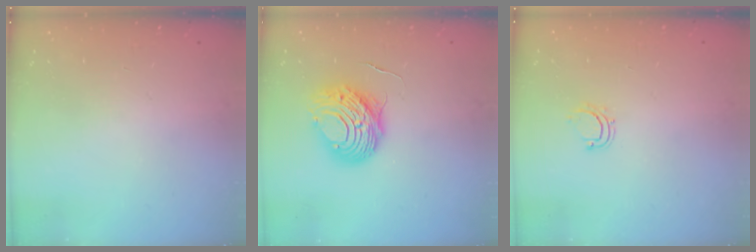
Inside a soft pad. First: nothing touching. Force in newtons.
{"total": 11.1, "press": 11.1, "slide": 0.9}
{"total": 4.3, "press": 4.2, "slide": 0.6}